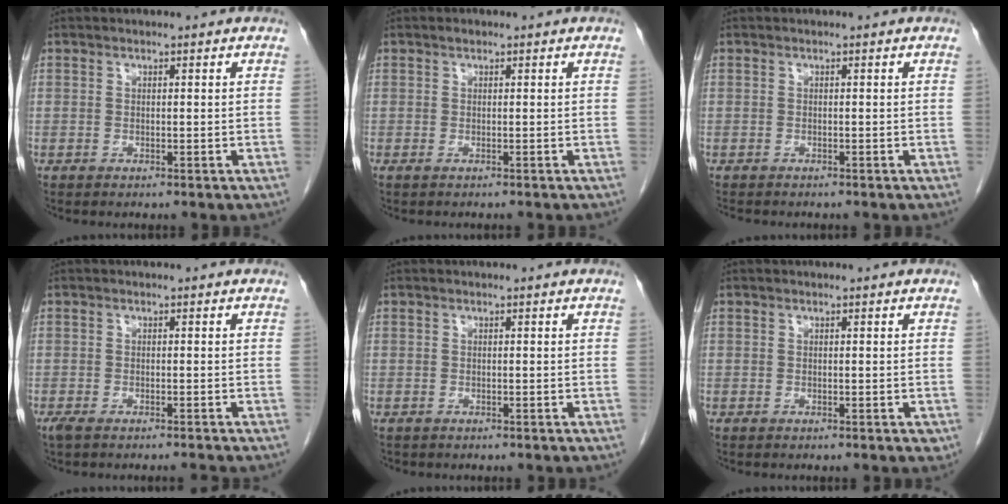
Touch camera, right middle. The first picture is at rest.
{"total": 1.1, "force": [-0.5, 0.4, 1.0], "torque": [-0.015, -0.001, -0.004]}
{"total": 2.9, "force": [-2.5, 0.8, 1.2], "torque": [-0.020, -0.007, -0.032]}
{"total": 3.0, "force": [-2.6, -0.1, 1.4], "torque": [-0.021, -0.007, -0.043]}
{"total": 0.0}
{"total": 0.5, "force": [-0.2, 0.1, 0.5], "torque": [-0.004, -0.002, -0.001]}